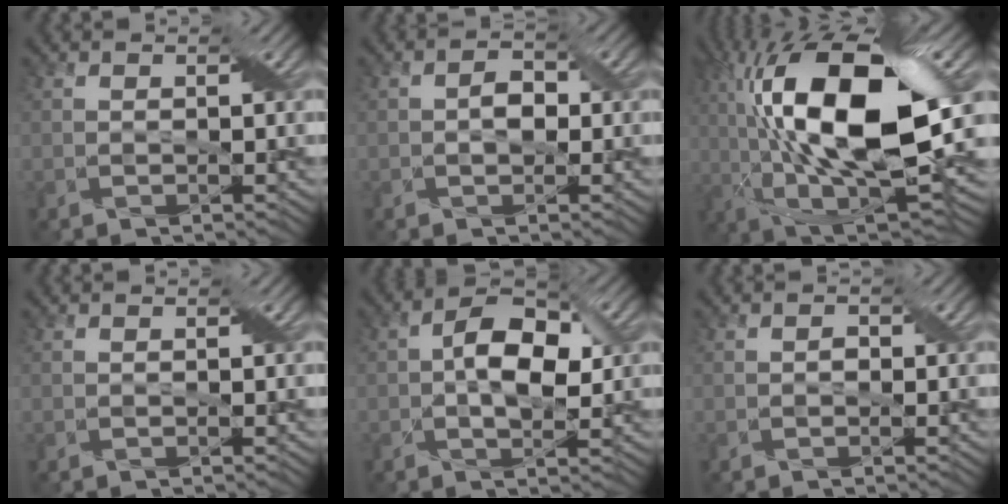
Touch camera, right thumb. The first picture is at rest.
{"total": 2.4, "force": [-0.3, 1.8, 1.6], "torque": [-0.025, -0.001, -0.009]}
{"total": 20.6, "force": [2.7, 8.7, 18.5], "torque": [-0.355, 0.021, 0.038]}
{"total": 0.0}
{"total": 6.5, "force": [0.5, 3.8, 5.2], "torque": [-0.096, 0.001, 0.002]}
{"total": 1.0, "force": [-0.2, 0.9, 0.4], "torque": [-0.003, 0.000, -0.007]}